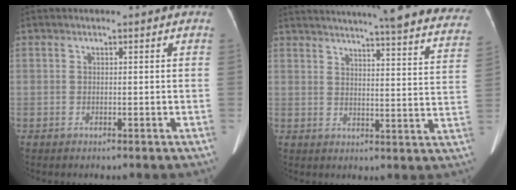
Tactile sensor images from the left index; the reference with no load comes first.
{"total": 32.3, "force": [29.1, 3.0, 13.7], "torque": [-0.182, -0.071, 0.337]}